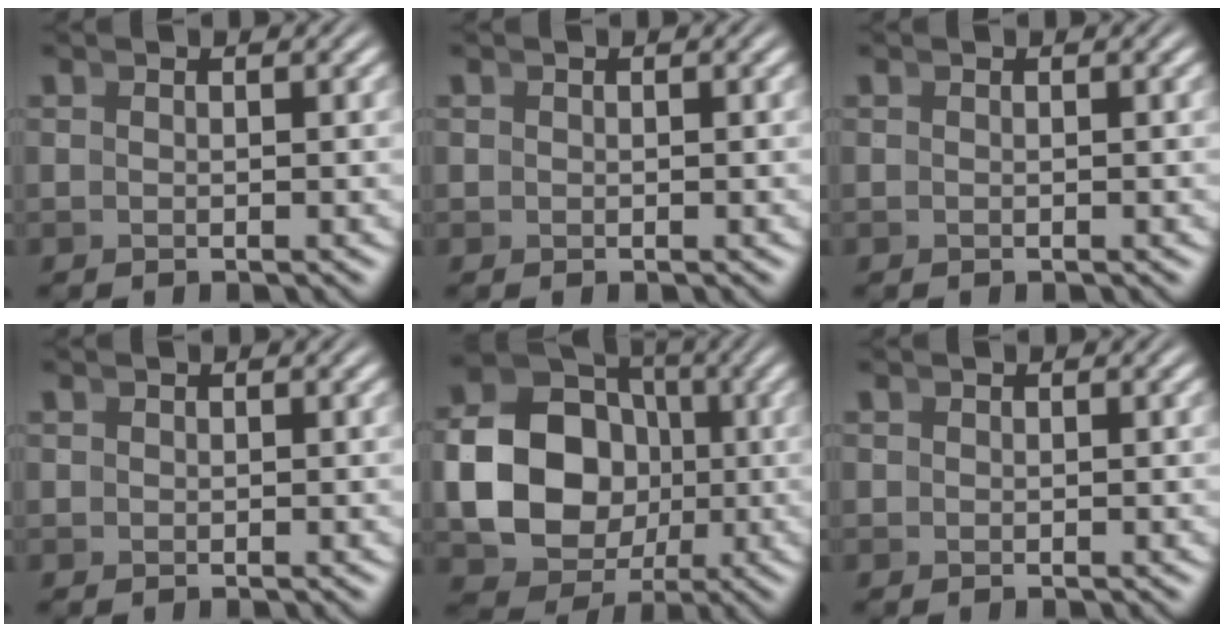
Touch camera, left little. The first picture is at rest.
{"total": 0.0}
{"total": 0.0}
{"total": 0.0}
{"total": 14.0, "force": [-0.3, 12.0, 7.2], "torque": [-0.154, -0.034, 0.002]}
{"total": 0.0}